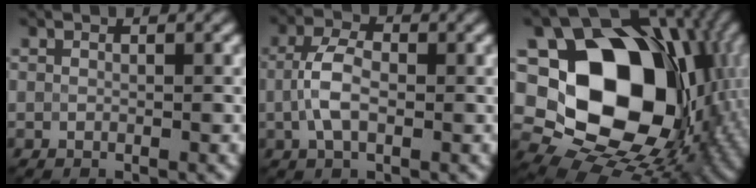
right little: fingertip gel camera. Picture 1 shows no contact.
{"total": 3.5, "force": [0.0, 1.8, 2.9], "torque": [-0.064, 0.007, -0.007]}
{"total": 18.3, "force": [1.9, 13.9, 11.7], "torque": [-0.181, -0.024, 0.051]}